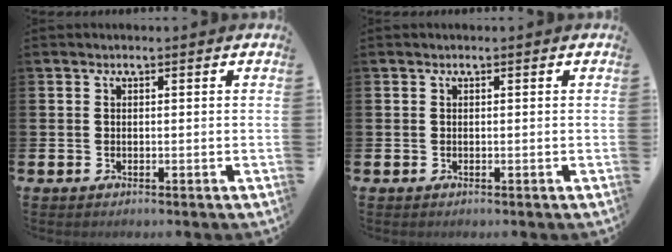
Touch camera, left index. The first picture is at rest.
{"total": 0.0}